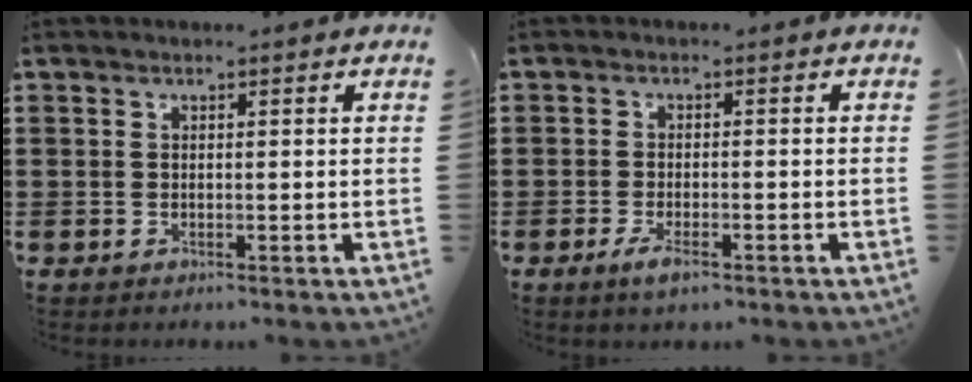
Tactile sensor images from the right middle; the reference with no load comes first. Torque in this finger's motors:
{"motor_torque": [1.61, -0.21, 0.08, 0.11]}